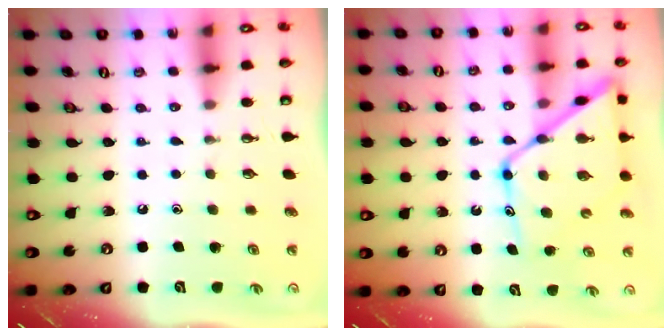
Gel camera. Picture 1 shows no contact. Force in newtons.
{"total": 16.5, "press": 16.5, "slide": 1.6}